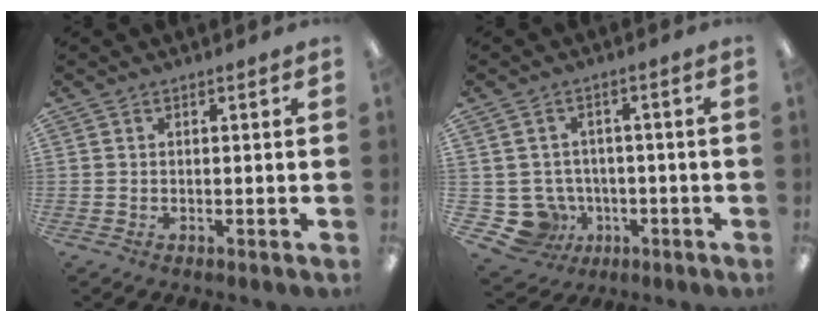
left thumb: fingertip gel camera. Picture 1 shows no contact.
{"total": 7.9, "force": [-1.9, 7.3, 2.3], "torque": [-0.078, 0.005, -0.026]}